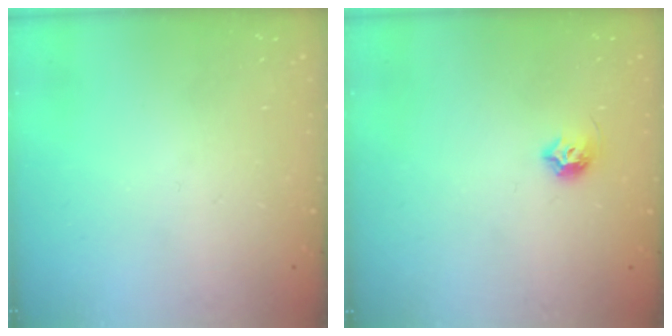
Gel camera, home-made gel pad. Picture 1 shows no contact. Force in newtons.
{"total": 6.7, "press": 6.6, "slide": 1.0}